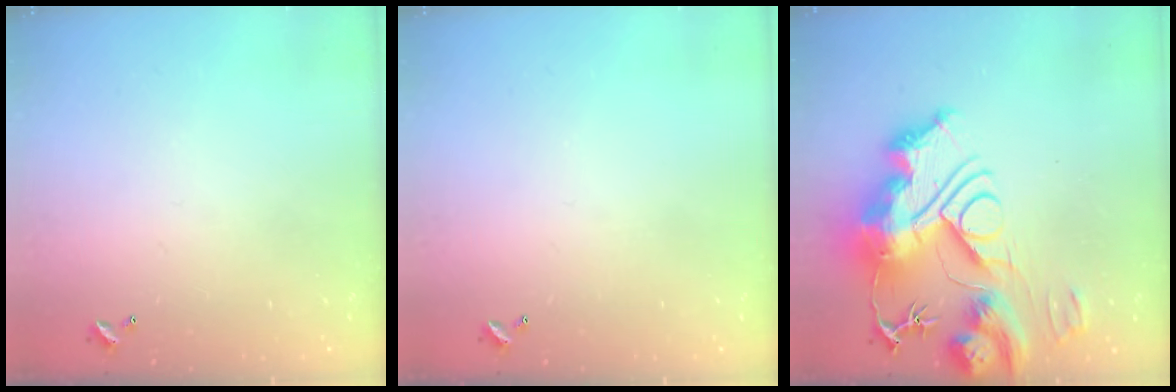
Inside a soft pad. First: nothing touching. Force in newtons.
{"total": 0.0}
{"total": 0.5, "press": 0.5, "slide": 0.0}